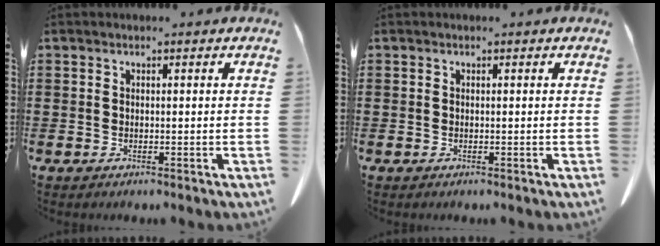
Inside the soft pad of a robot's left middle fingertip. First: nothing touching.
{"total": 0.0}